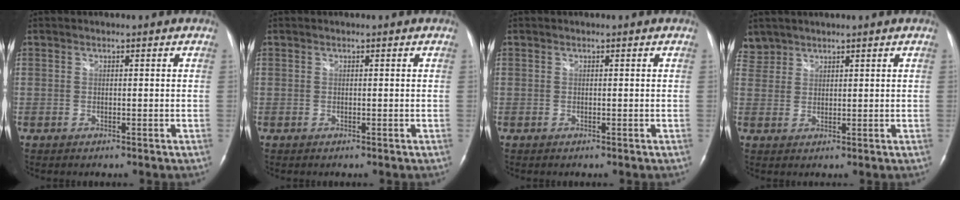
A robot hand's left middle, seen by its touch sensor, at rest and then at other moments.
{"total": 0.0}
{"total": 0.0}
{"total": 3.2, "force": [2.8, 1.5, -0.5], "torque": [0.015, 0.011, 0.057]}